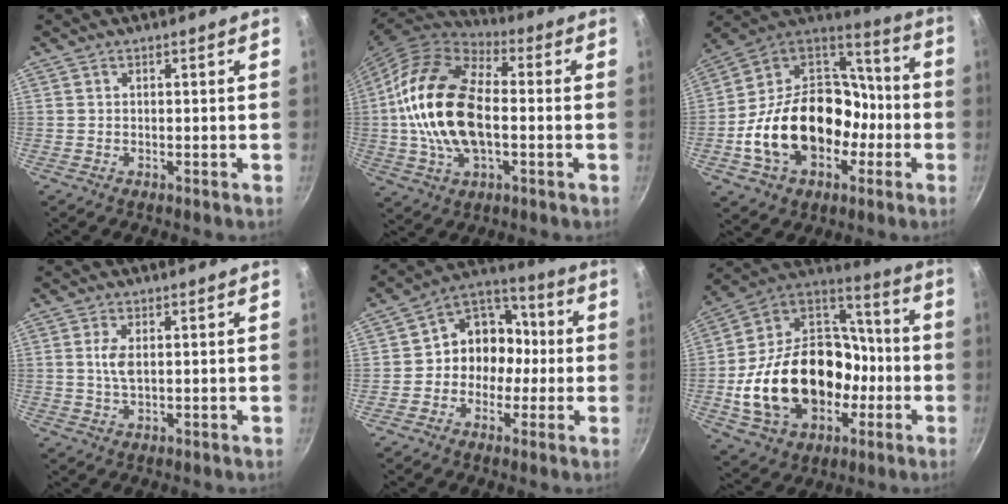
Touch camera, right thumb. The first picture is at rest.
{"total": 21.0, "force": [-0.6, 12.0, 17.3], "torque": [-0.321, 0.029, -0.022]}
{"total": 26.5, "force": [-6.4, 18.9, 17.4], "torque": [-0.275, 0.079, -0.097]}
{"total": 3.3, "force": [0.6, 1.5, 2.8], "torque": [-0.057, -0.001, 0.013]}
{"total": 11.7, "force": [-1.1, 9.9, 6.1], "torque": [-0.037, 0.043, -0.036]}
{"total": 29.6, "force": [-6.2, 21.0, 20.0], "torque": [-0.322, 0.069, -0.086]}